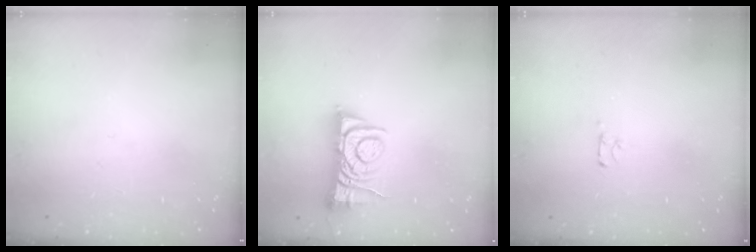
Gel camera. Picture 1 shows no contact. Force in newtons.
{"total": 7.0, "press": 7.0, "slide": 0.9}
{"total": 2.5, "press": 2.4, "slide": 0.3}